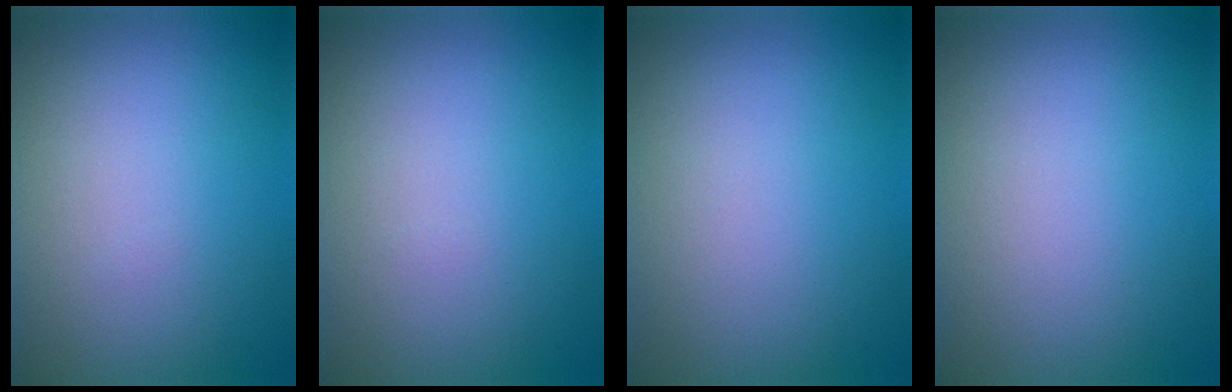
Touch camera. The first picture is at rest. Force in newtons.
{"total": 0.0}
{"total": 0.0}
{"total": 0.0}